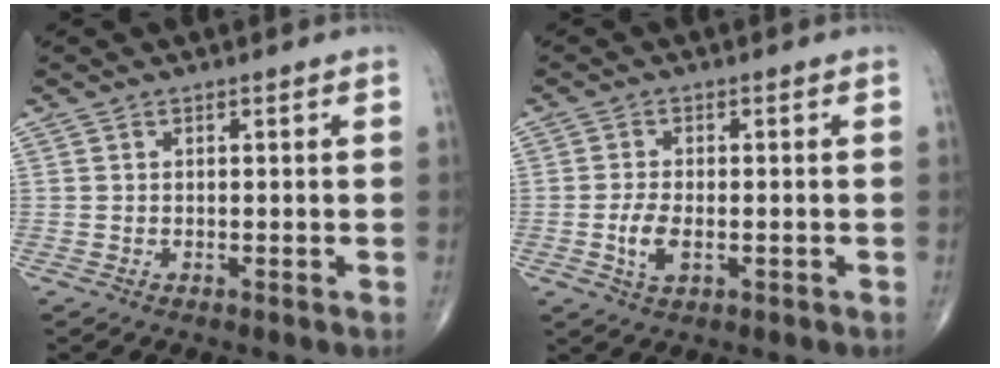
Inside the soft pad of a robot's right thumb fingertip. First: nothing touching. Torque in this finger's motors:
{"motor_torque": [0.09, 0.02, 0.52, 0.12, 0.04]}